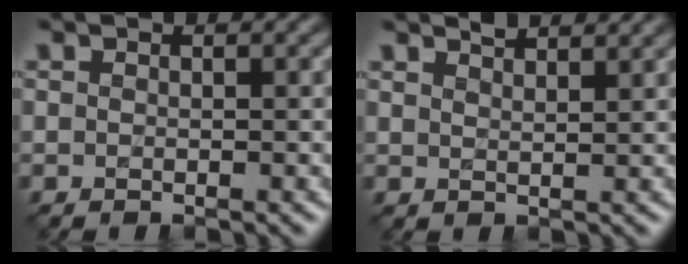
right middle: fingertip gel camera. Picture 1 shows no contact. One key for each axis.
{"total": 2.4, "fx": 2.1, "fy": 0.5, "fz": 1.0, "tx": -0.005, "ty": 0.006, "tz": 0.025}